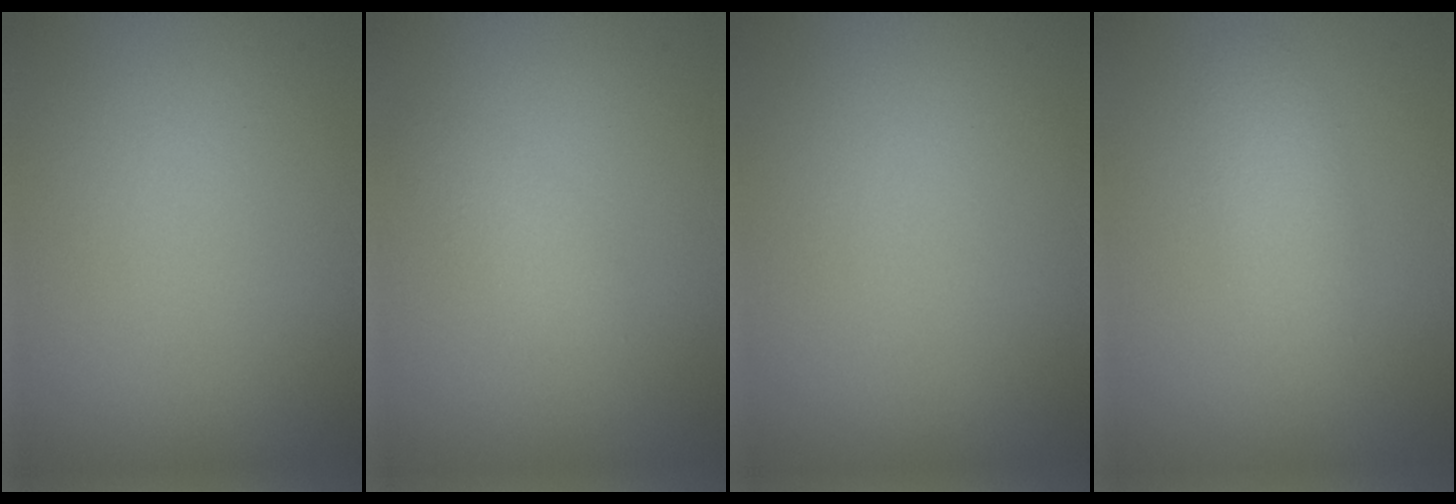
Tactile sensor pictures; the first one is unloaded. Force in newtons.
{"total": 1.4, "press": 1.4, "slide": 0.0}
{"total": 0.0}
{"total": 2.1, "press": 2.1, "slide": 0.1}